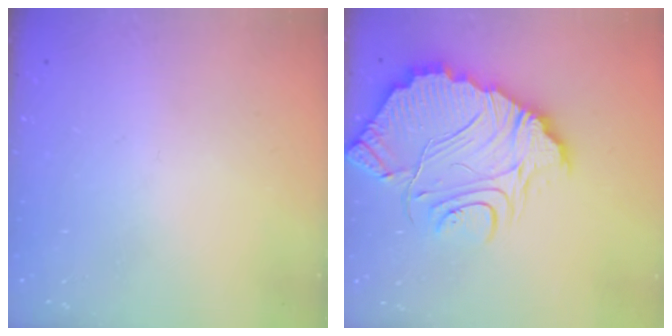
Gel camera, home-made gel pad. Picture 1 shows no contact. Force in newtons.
{"total": 16.3, "press": 16.2, "slide": 1.7}